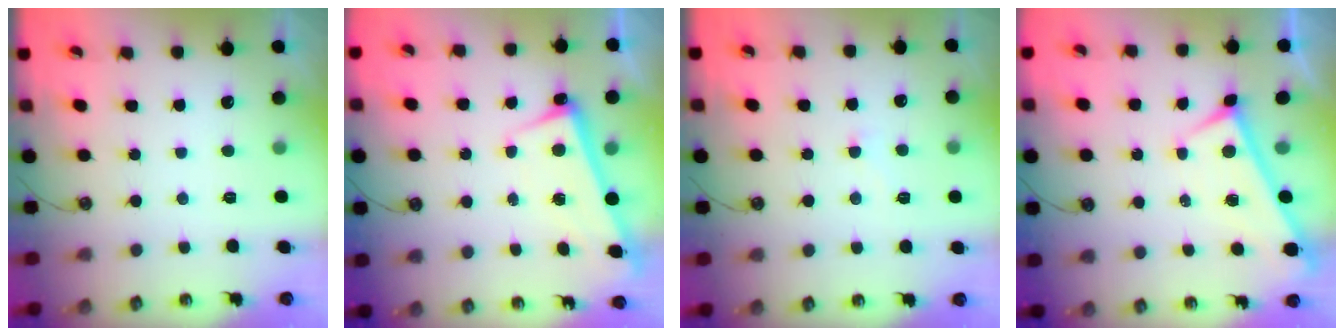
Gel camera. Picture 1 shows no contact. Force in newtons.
{"total": 2.6, "press": 2.5, "slide": 0.7}
{"total": 2.6, "press": 2.6, "slide": 0.7}
{"total": 0.0}